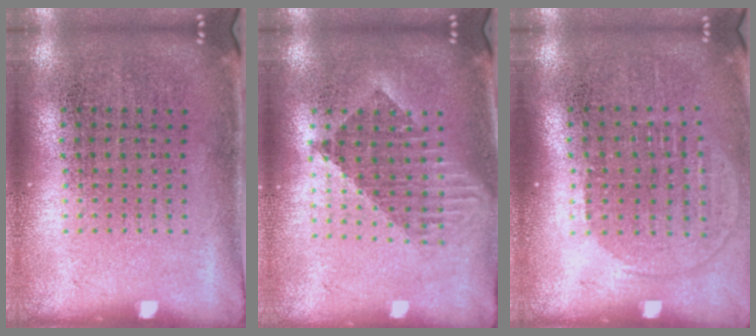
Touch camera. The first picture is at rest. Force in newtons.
{"total": 1.7, "press": 1.4, "slide": 1.0}
{"total": 1.4, "press": 1.1, "slide": 0.7}